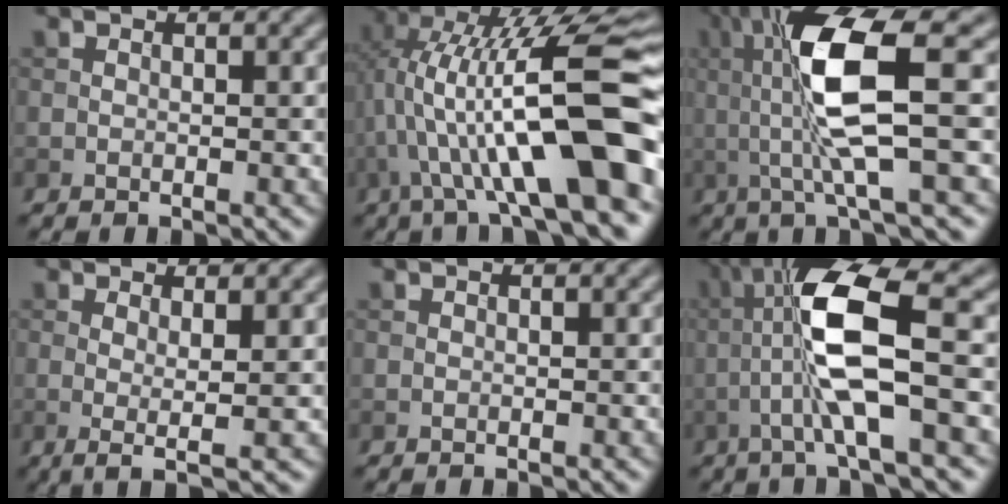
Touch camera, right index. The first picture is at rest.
{"total": 13.7, "force": [-1.4, 3.3, 13.2], "torque": [-0.225, 0.028, -0.019]}
{"total": 9.7, "force": [1.2, 2.0, 9.4], "torque": [-0.169, -0.002, 0.029]}
{"total": 2.7, "force": [0.4, 0.5, 2.6], "torque": [-0.044, -0.010, 0.006]}
{"total": 0.0}
{"total": 8.7, "force": [-0.9, 1.3, 8.6], "torque": [-0.162, 0.018, -0.017]}